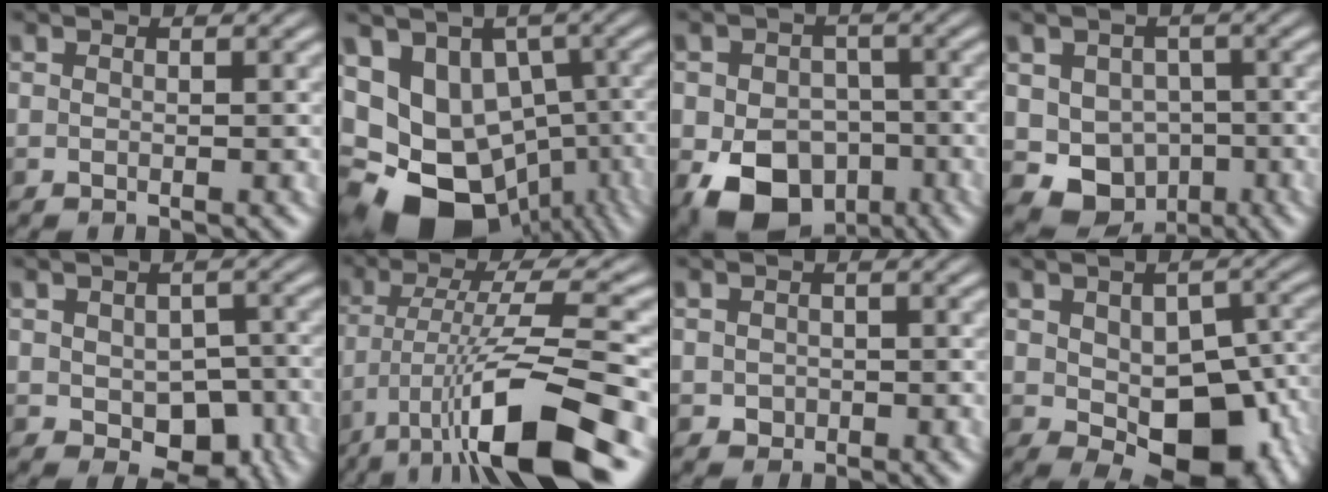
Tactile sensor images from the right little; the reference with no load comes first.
{"total": 13.3, "force": [-5.1, 10.5, 6.5], "torque": [-0.109, -0.013, -0.066]}
{"total": 7.5, "force": [-3.2, 5.6, 3.7], "torque": [-0.051, -0.006, -0.062]}
{"total": 4.8, "force": [-1.1, 4.2, 1.9], "torque": [-0.023, -0.005, -0.019]}
{"total": 4.2, "force": [-1.6, 2.9, 2.5], "torque": [-0.040, -0.008, -0.020]}
{"total": 10.3, "force": [-6.3, 1.6, 8.0], "torque": [-0.138, 0.010, -0.112]}
{"total": 1.0, "force": [-0.1, 1.0, 0.1], "torque": [-0.008, -0.001, -0.002]}
{"total": 9.0, "force": [-3.3, 4.8, 6.9], "torque": [-0.103, -0.009, -0.046]}